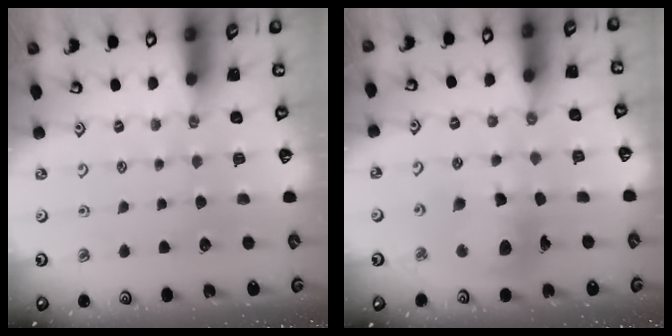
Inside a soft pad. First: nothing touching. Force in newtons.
{"total": 12.1, "press": 12.0, "slide": 1.6}